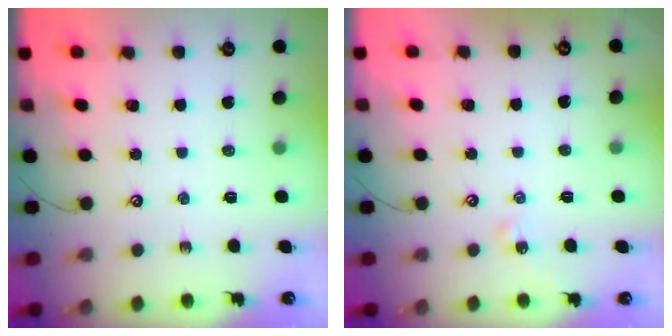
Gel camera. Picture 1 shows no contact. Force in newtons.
{"total": 3.6, "press": 3.6, "slide": 0.6}